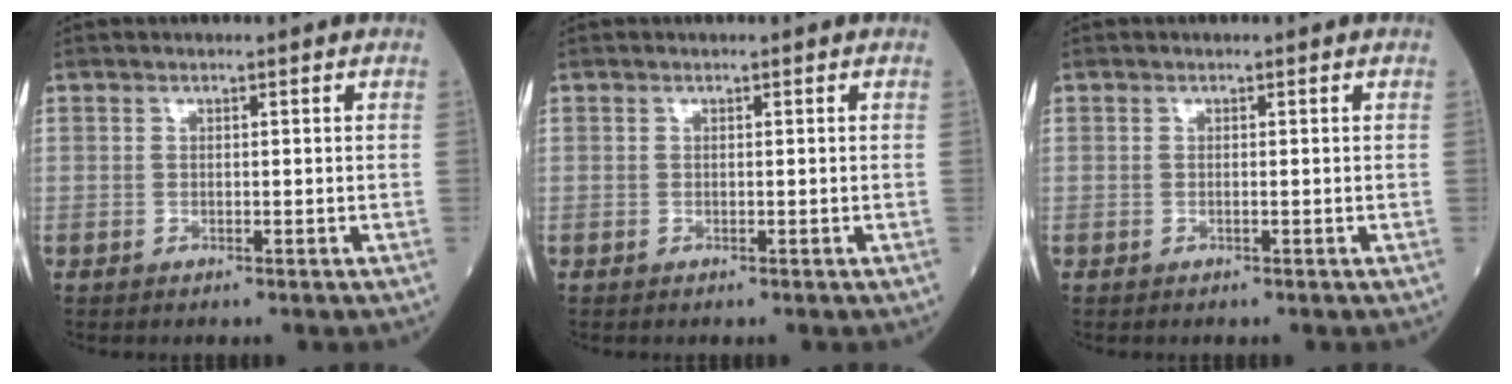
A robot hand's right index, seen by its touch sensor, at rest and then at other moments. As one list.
[{"total": 0.0}, {"total": 0.0}]